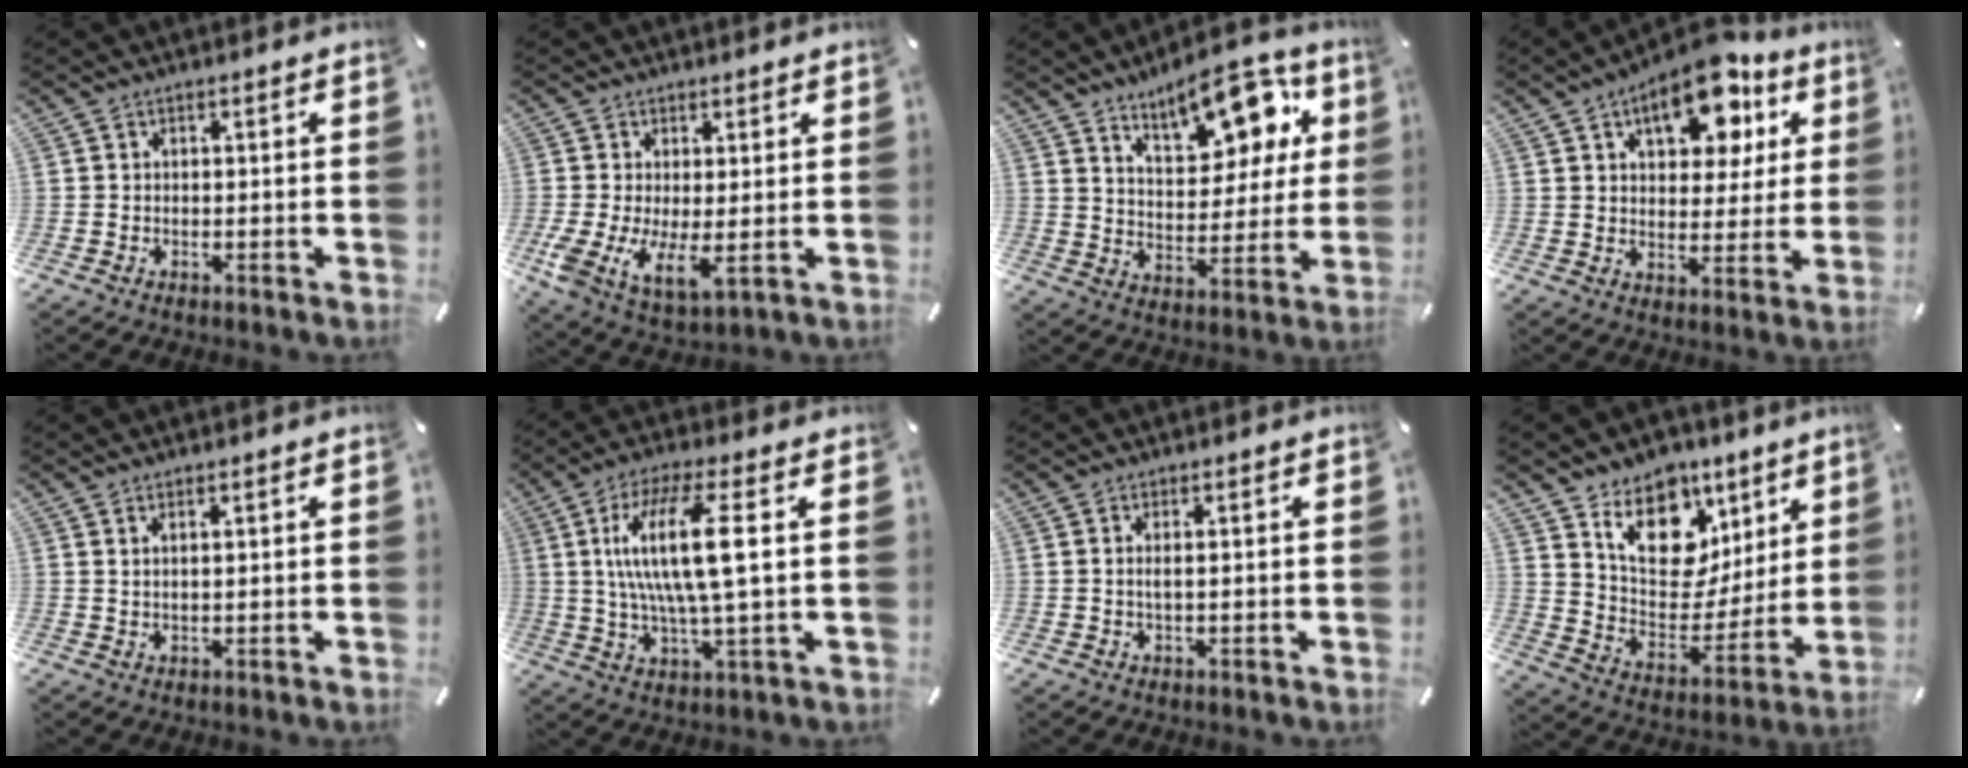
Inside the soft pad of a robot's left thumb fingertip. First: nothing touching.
{"total": 8.0, "force": [-0.1, 3.7, 7.1], "torque": [-0.153, -0.028, 0.005]}
{"total": 15.6, "force": [10.5, 7.7, 8.5], "torque": [-0.116, -0.060, 0.180]}
{"total": 14.5, "force": [7.9, 8.2, 8.9], "torque": [-0.121, -0.029, 0.136]}
{"total": 1.3, "force": [1.1, -0.1, 0.8], "torque": [-0.024, -0.004, 0.016]}
{"total": 15.0, "force": [2.7, 3.0, 14.4], "torque": [-0.301, -0.007, 0.033]}
{"total": 1.5, "force": [0.2, 0.1, 1.5], "torque": [-0.030, -0.003, 0.003]}
{"total": 14.5, "force": [8.2, 10.7, 5.4], "torque": [-0.079, -0.068, 0.153]}